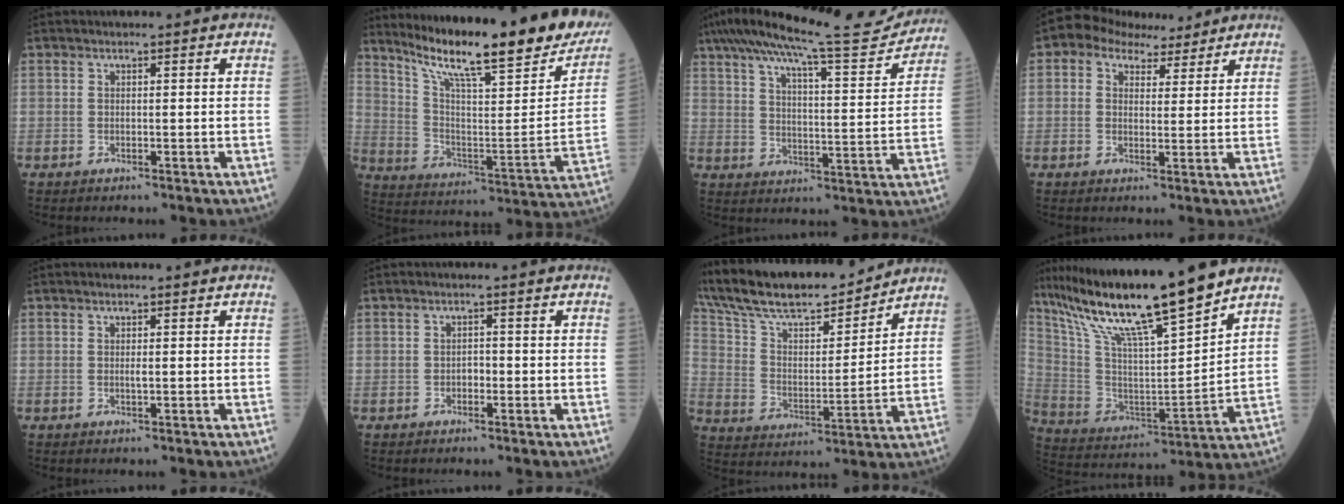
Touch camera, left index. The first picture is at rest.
{"total": 27.5, "force": [21.6, 3.2, 16.6], "torque": [-0.268, -0.056, 0.303]}
{"total": 16.9, "force": [15.3, 1.5, 6.9], "torque": [-0.114, -0.003, 0.211]}
{"total": 6.0, "force": [4.3, 3.7, 1.9], "torque": [-0.033, 0.025, 0.069]}
{"total": 0.5, "force": [-0.2, 0.0, 0.5], "torque": [-0.013, -0.006, -0.004]}
{"total": 1.2, "force": [-0.8, 0.6, 0.7], "torque": [-0.008, -0.001, -0.015]}
{"total": 18.5, "force": [16.8, 2.5, 7.5], "torque": [-0.146, 0.004, 0.288]}
{"total": 20.0, "force": [15.7, 0.5, 12.3], "torque": [-0.228, 0.001, 0.283]}